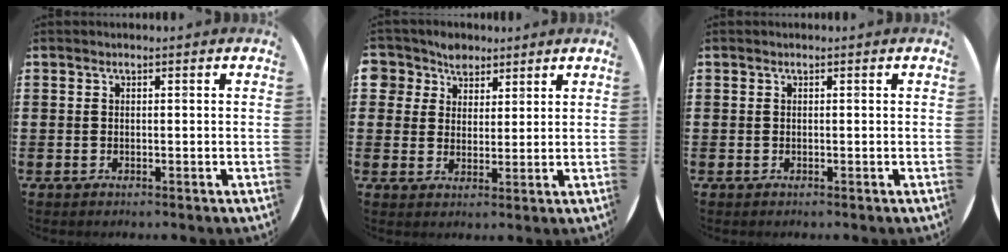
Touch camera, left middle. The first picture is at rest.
{"total": 4.5, "force": [3.4, 3.0, -0.3], "torque": [-0.007, 0.002, 0.063]}
{"total": 0.0}